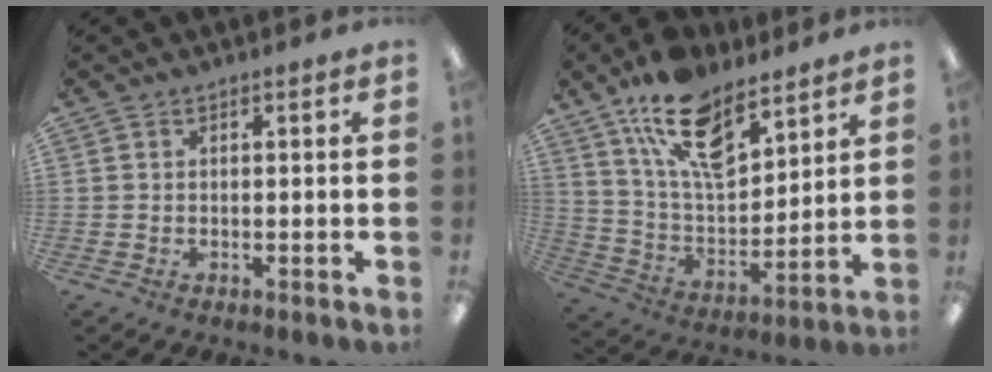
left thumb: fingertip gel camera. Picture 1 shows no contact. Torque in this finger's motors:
{"motor_torque": [0.19, 0.70, 1.60, -1.17, 0.40]}